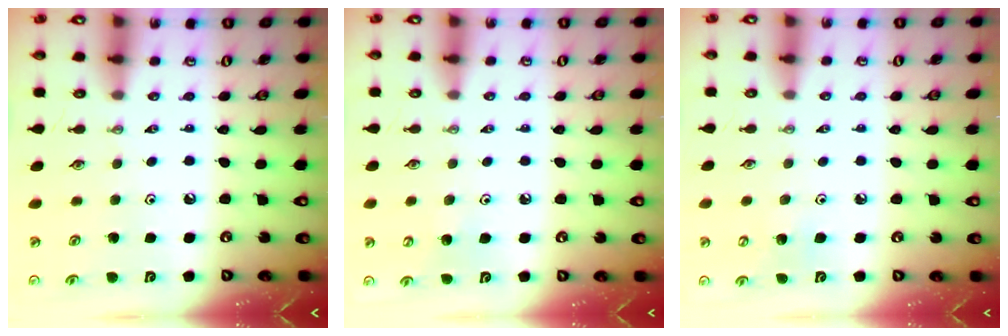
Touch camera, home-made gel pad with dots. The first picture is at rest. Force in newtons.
{"total": 5.4, "press": 5.4, "slide": 0.7}
{"total": 5.2, "press": 5.1, "slide": 0.8}